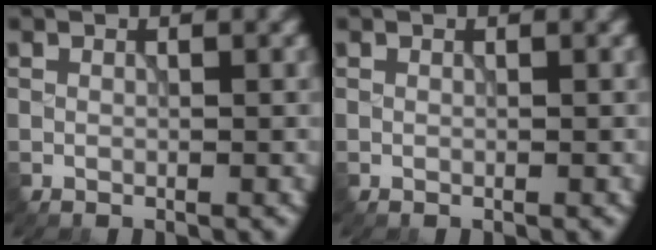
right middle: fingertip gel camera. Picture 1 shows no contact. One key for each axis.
{"total": 0.0}